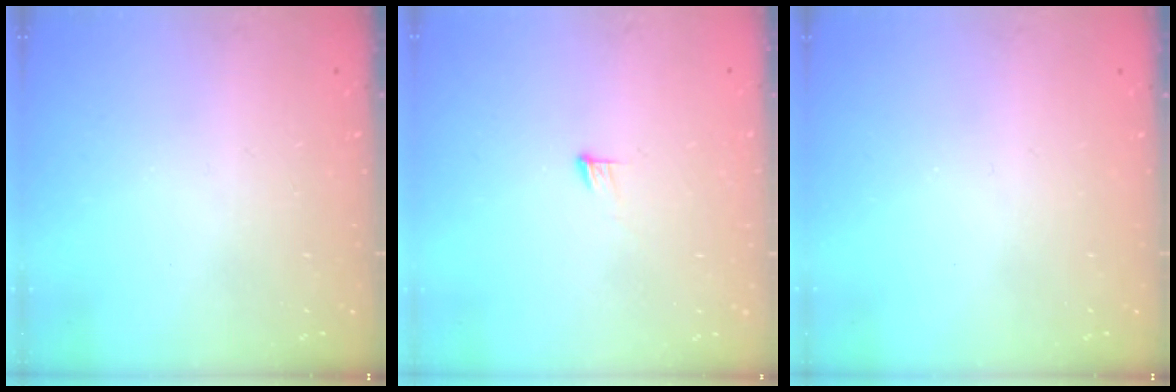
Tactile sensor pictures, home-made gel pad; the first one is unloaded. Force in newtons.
{"total": 3.3, "press": 3.3, "slide": 0.2}
{"total": 0.0}